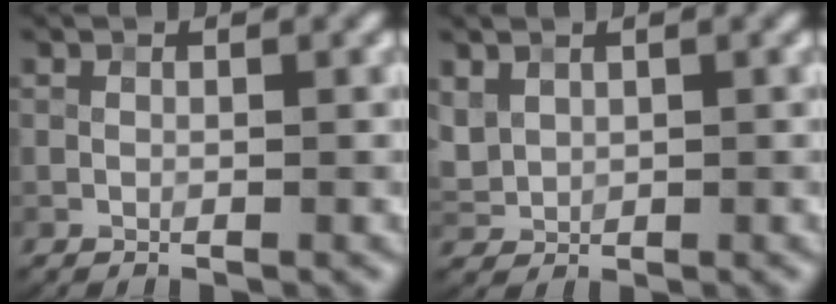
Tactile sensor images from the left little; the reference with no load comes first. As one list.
[{"total": 2.0, "force": [0.9, 1.5, 0.9], "torque": [-0.021, -0.001, 0.024]}]